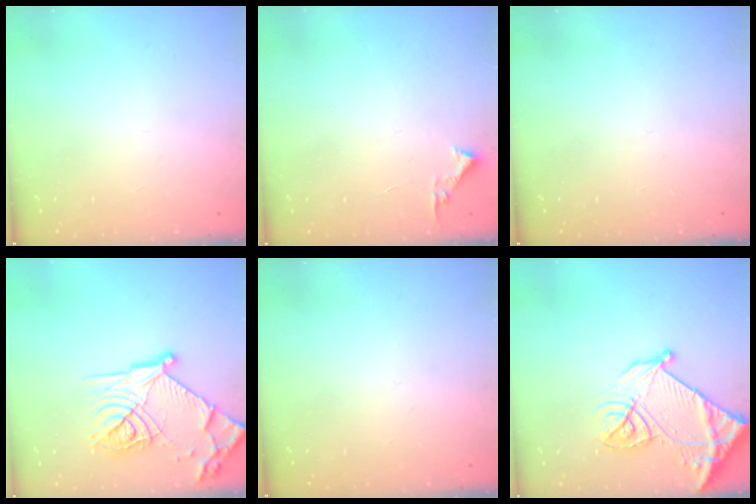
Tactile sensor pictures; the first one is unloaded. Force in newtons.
{"total": 3.4, "press": 3.4, "slide": 0.4}
{"total": 0.0}
{"total": 20.3, "press": 20.2, "slide": 1.9}
{"total": 0.0}
{"total": 17.4, "press": 17.3, "slide": 1.8}